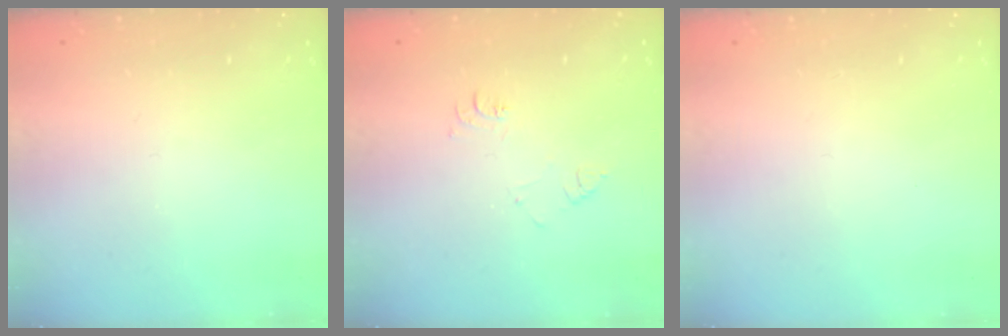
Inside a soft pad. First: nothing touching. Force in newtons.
{"total": 5.9, "press": 5.9, "slide": 0.7}
{"total": 1.6, "press": 1.5, "slide": 0.1}